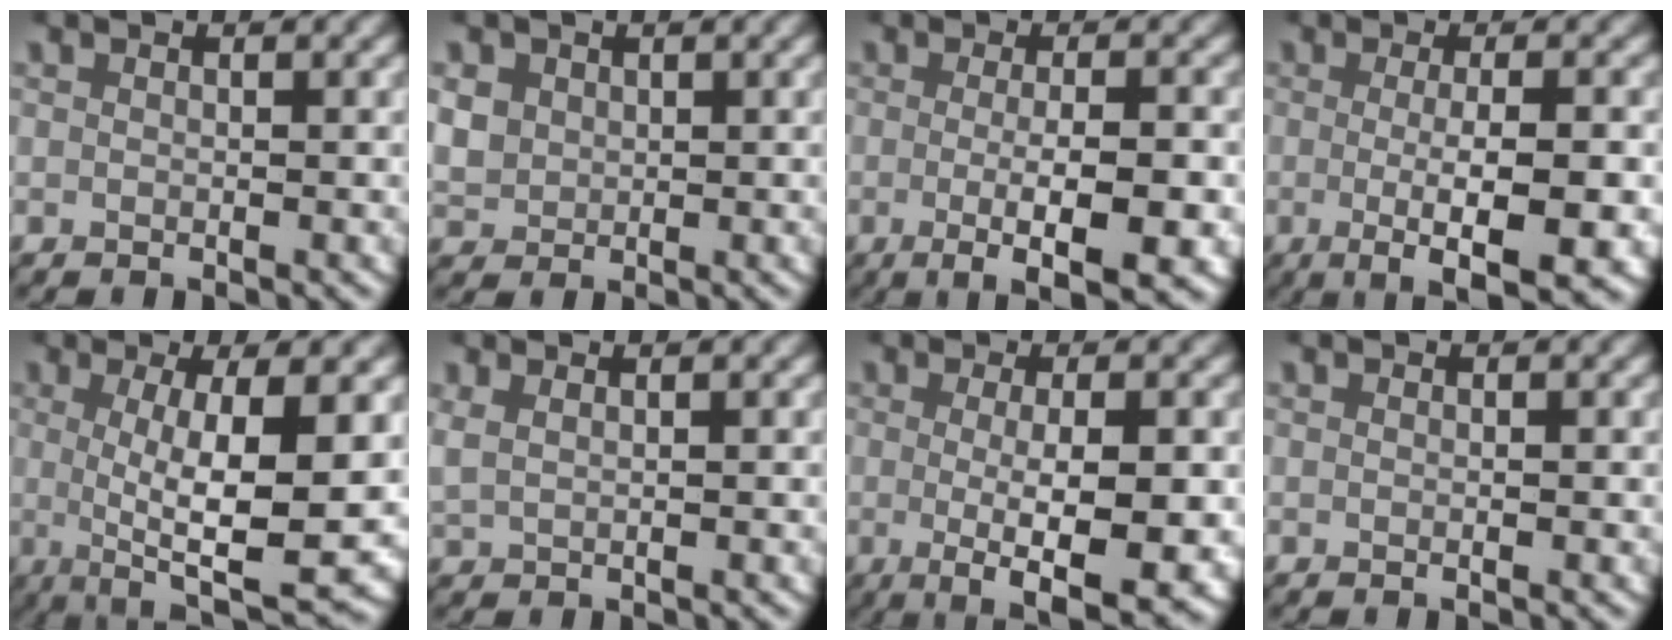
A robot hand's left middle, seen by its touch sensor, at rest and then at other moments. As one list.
[{"total": 3.4, "force": [0.7, 3.0, 1.4], "torque": [-0.049, -0.007, 0.024]}, {"total": 6.3, "force": [-3.0, 1.1, 5.5], "torque": [-0.087, -0.019, -0.035]}, {"total": 6.6, "force": [-2.9, 1.1, 5.9], "torque": [-0.097, -0.022, -0.032]}, {"total": 9.7, "force": [-0.8, 2.7, 9.3], "torque": [-0.148, -0.015, 0.000]}, {"total": 1.9, "force": [1.0, 1.2, 1.2], "torque": [-0.034, 0.002, 0.022]}, {"total": 7.8, "force": [-3.3, 2.2, 6.7], "torque": [-0.110, -0.031, -0.034]}, {"total": 0.0}]